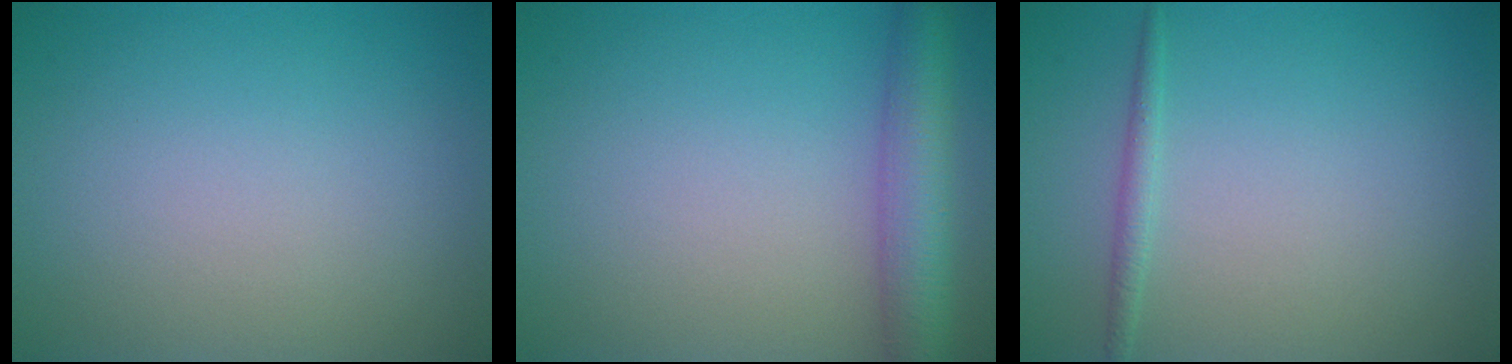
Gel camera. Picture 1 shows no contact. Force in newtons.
{"total": 5.1, "press": 5.1, "slide": 0.2}
{"total": 1.1, "press": 1.1, "slide": 0.1}